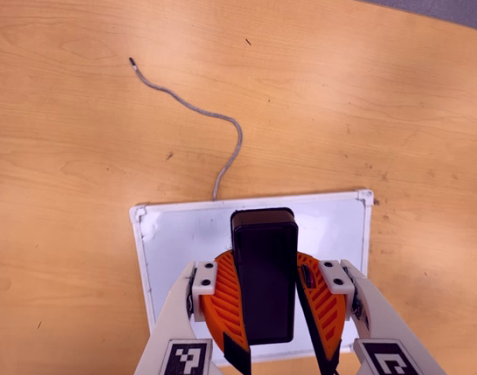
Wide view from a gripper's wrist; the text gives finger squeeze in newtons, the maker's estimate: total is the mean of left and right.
{"total": 9.7, "left": 9.9, "right": 9.4}